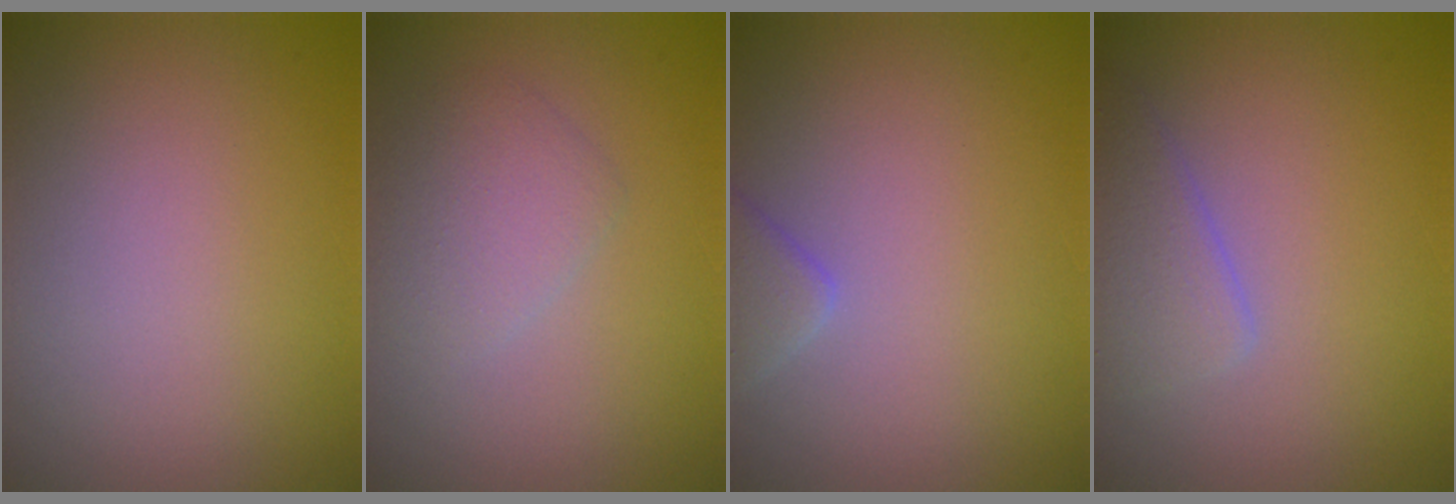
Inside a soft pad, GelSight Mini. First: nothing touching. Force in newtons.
{"total": 2.4, "press": 2.4, "slide": 0.0}
{"total": 1.7, "press": 1.7, "slide": 0.1}
{"total": 2.7, "press": 2.7, "slide": 0.1}